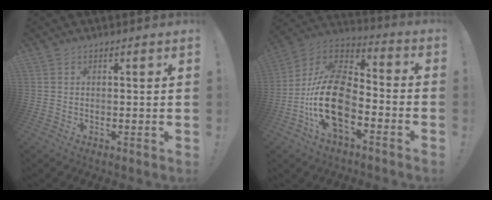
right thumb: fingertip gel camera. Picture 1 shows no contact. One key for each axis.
{"total": 21.0, "fx": -7.4, "fy": 11.8, "fz": 15.7, "tx": -0.311, "ty": 0.041, "tz": -0.118}